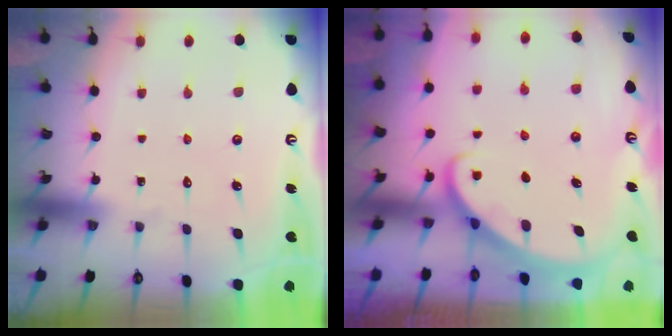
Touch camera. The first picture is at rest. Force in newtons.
{"total": 2.7, "press": 2.7, "slide": 0.1}